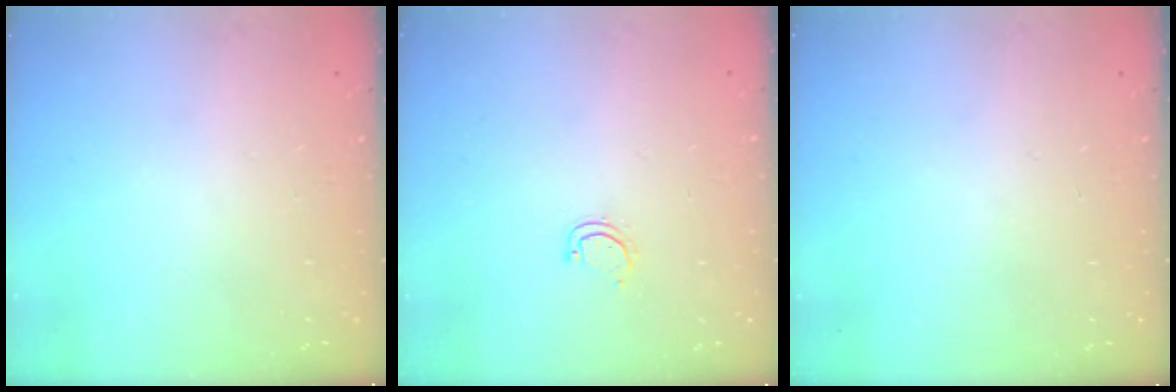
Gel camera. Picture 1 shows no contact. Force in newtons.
{"total": 4.1, "press": 4.1, "slide": 0.3}
{"total": 0.0}